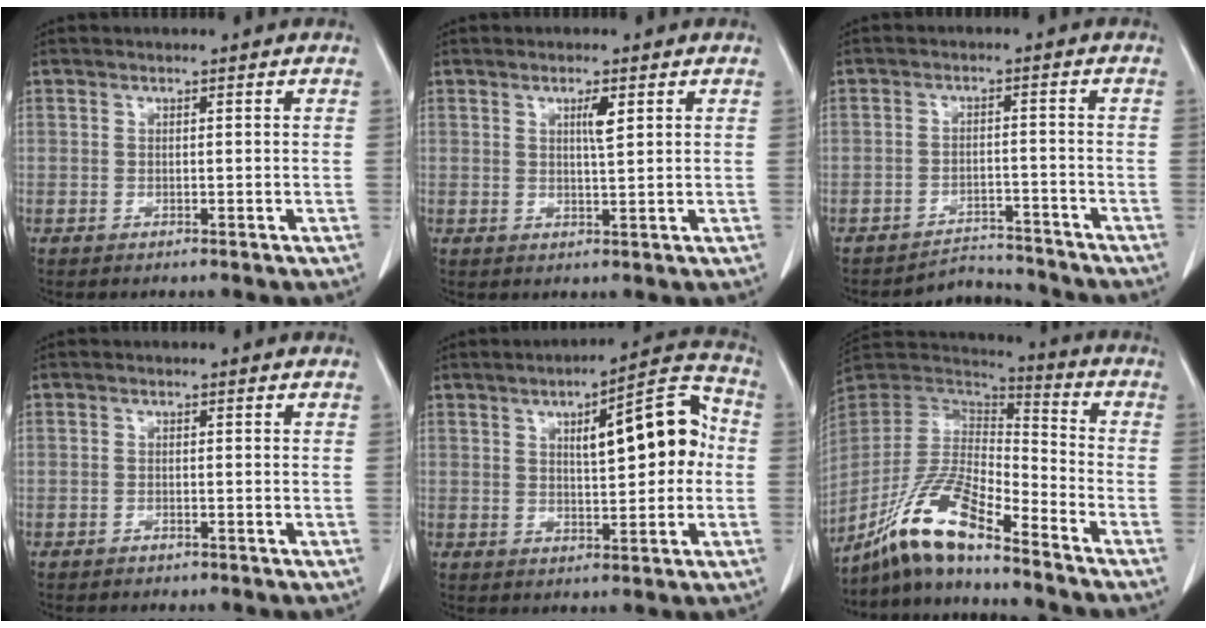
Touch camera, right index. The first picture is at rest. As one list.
[{"total": 2.5, "force": [1.1, 0.2, 2.3], "torque": [-0.041, -0.002, 0.019]}, {"total": 4.9, "force": [-4.7, 0.9, -1.0], "torque": [0.017, 0.013, -0.070]}, {"total": 0.7, "force": [-0.6, 0.4, 0.1], "torque": [-0.007, 0.001, -0.006]}, {"total": 11.7, "force": [1.7, 3.3, 11.1], "torque": [-0.150, 0.035, 0.025]}, {"total": 13.9, "force": [-10.6, 2.2, 8.8], "torque": [-0.175, 0.006, -0.197]}]